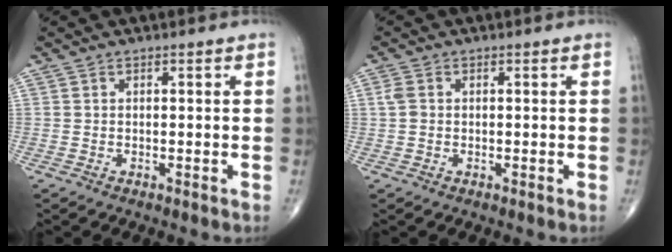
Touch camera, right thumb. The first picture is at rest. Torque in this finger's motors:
{"motor_torque": [-0.09, -0.07, 0.29, 0.36, 0.07]}